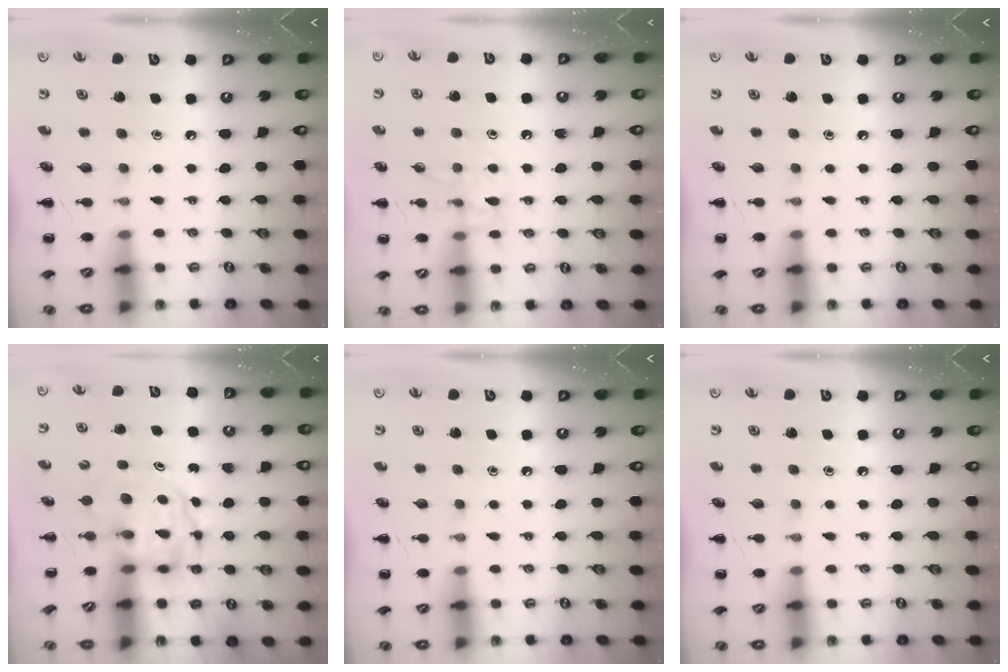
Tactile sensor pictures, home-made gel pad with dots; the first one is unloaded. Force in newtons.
{"total": 9.8, "press": 9.8, "slide": 0.9}
{"total": 0.0}
{"total": 3.9, "press": 3.9, "slide": 0.7}
{"total": 0.0}
{"total": 0.0}